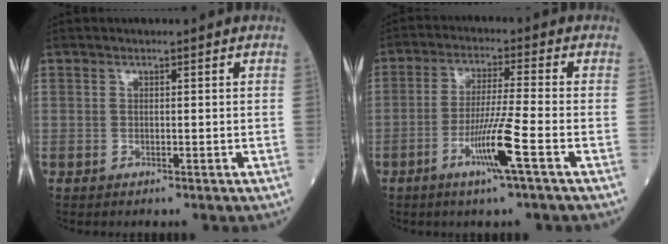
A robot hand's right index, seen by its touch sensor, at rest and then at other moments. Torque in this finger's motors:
{"motor_torque": [0.89, -0.02, 0.65, 0.17]}